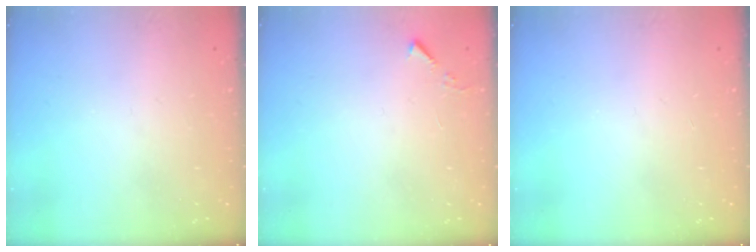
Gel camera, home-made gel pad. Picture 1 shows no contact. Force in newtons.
{"total": 4.0, "press": 3.9, "slide": 0.5}
{"total": 0.0}